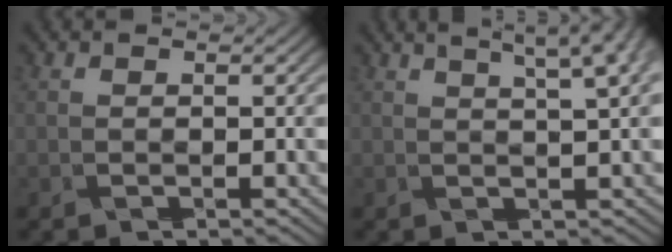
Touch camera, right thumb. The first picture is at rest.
{"total": 6.2, "force": [3.6, 0.9, 5.0], "torque": [-0.063, 0.022, 0.047]}